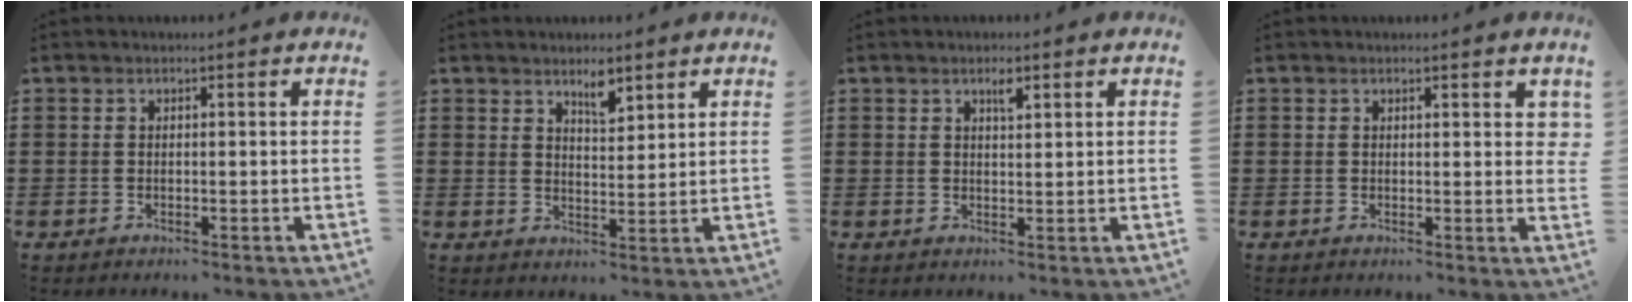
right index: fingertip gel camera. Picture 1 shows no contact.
{"total": 3.4, "force": [2.7, 1.0, 1.8], "torque": [-0.032, 0.000, 0.047]}
{"total": 2.0, "force": [1.1, 0.6, 1.5], "torque": [-0.025, 0.000, 0.017]}
{"total": 1.2, "force": [0.7, 0.6, 0.7], "torque": [0.000, -0.001, 0.009]}